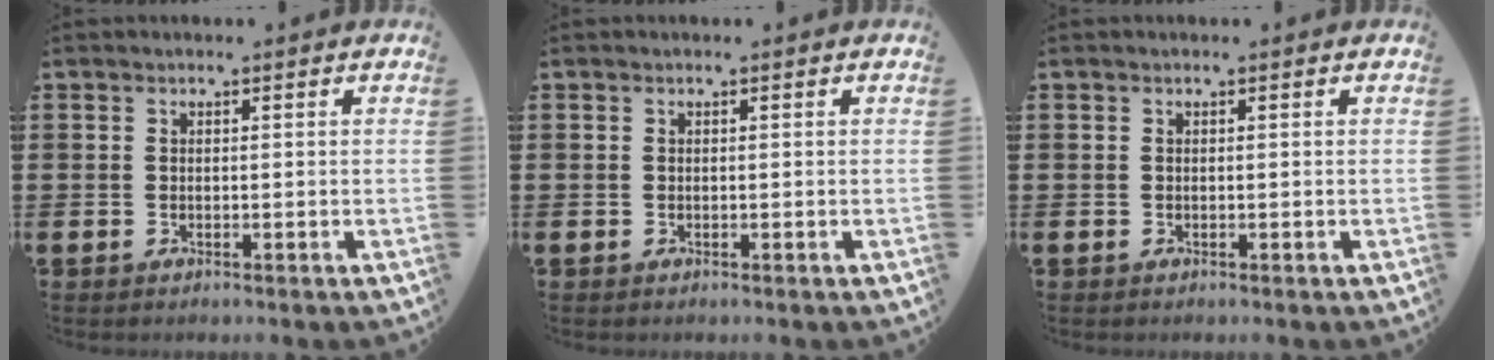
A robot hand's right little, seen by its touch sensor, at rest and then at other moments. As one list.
[{"total": 0.0}, {"total": 0.0}]